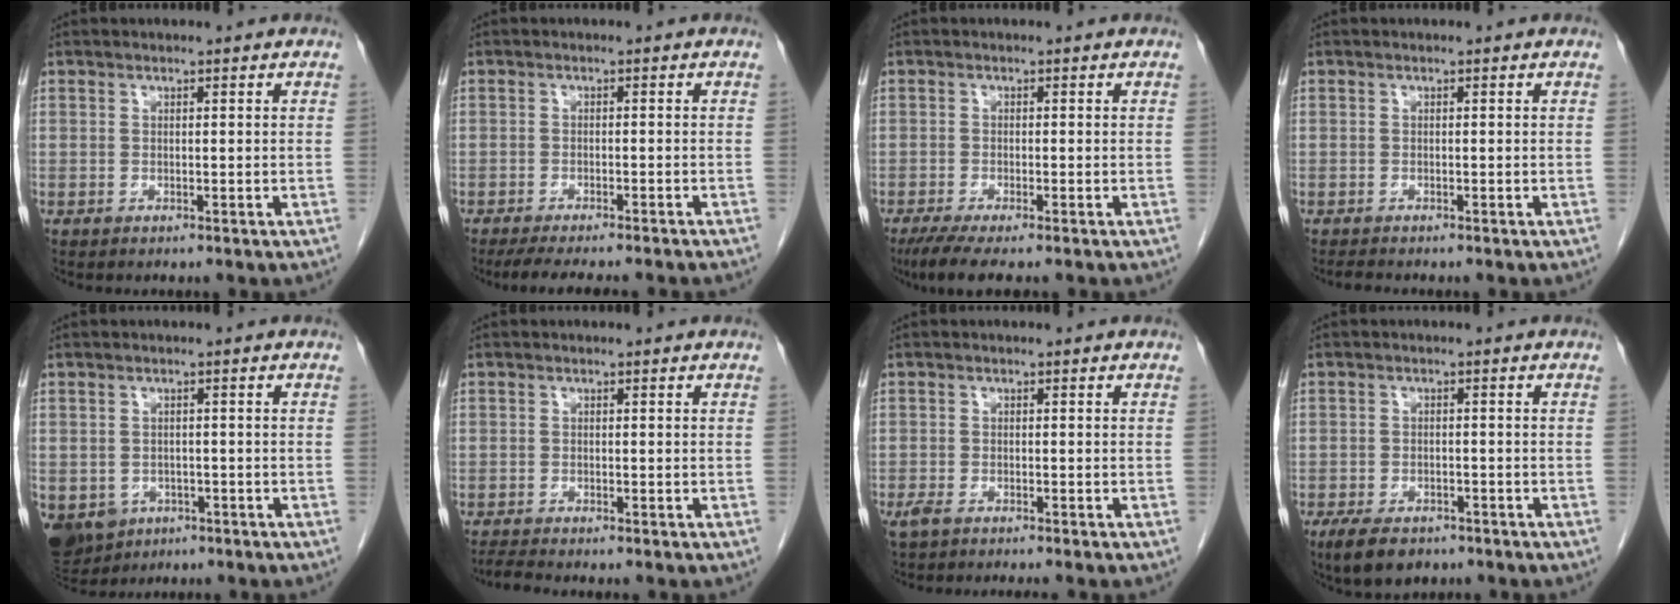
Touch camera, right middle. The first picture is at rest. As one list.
[{"total": 11.3, "force": [-9.8, 1.1, 5.4], "torque": [-0.064, -0.013, -0.128]}, {"total": 5.0, "force": [-3.8, 0.3, 3.3], "torque": [-0.056, -0.013, -0.063]}, {"total": 1.3, "force": [-1.2, 0.1, 0.5], "torque": [-0.015, -0.005, -0.021]}, {"total": 11.1, "force": [-5.2, 8.9, 4.1], "torque": [-0.118, -0.006, -0.066]}, {"total": 2.1, "force": [-1.9, -0.5, 0.6], "torque": [-0.018, -0.011, -0.038]}, {"total": 4.1, "force": [-3.4, 0.6, 2.3], "torque": [-0.036, -0.009, -0.053]}, {"total": 6.5, "force": [-4.7, 3.1, 3.3], "torque": [-0.058, -0.005, -0.071]}]